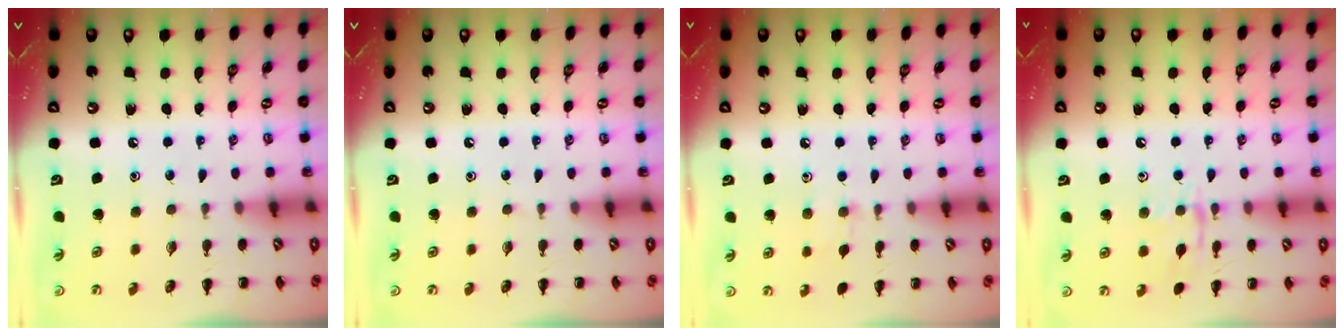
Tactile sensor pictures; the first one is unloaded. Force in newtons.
{"total": 0.0}
{"total": 5.9, "press": 5.5, "slide": 2.0}
{"total": 8.6, "press": 8.6, "slide": 0.5}